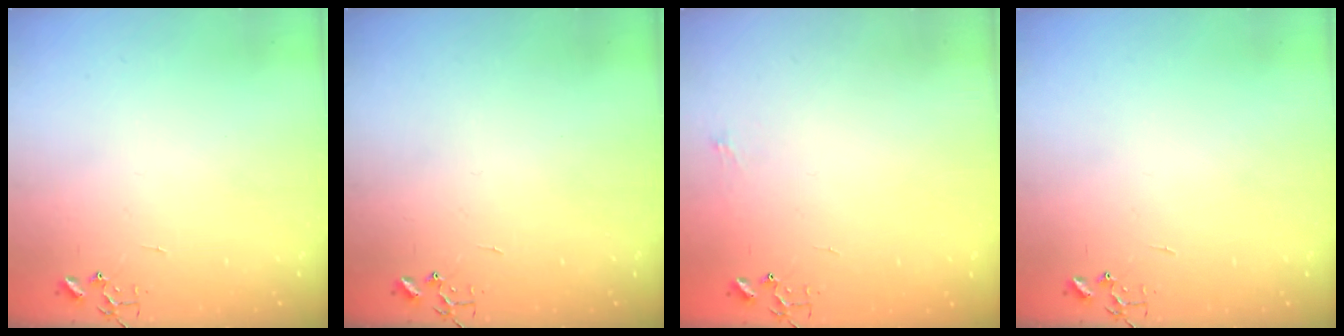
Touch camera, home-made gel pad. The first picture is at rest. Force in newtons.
{"total": 0.0}
{"total": 5.0, "press": 5.0, "slide": 0.7}
{"total": 0.0}